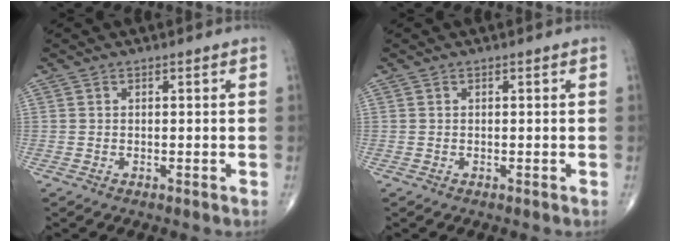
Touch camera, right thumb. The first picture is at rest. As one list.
[{"total": 0.0}]